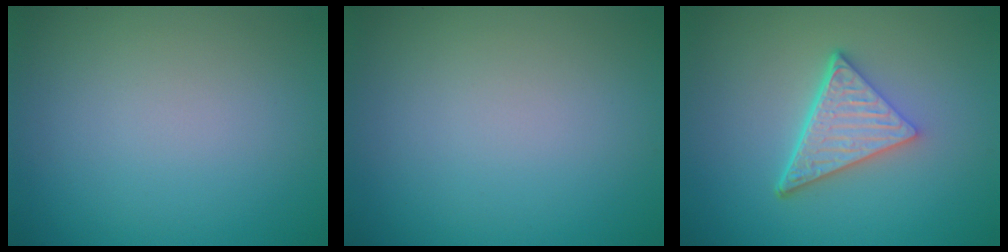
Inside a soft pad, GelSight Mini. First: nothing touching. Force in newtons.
{"total": 0.0}
{"total": 5.1, "press": 3.6, "slide": 3.7}